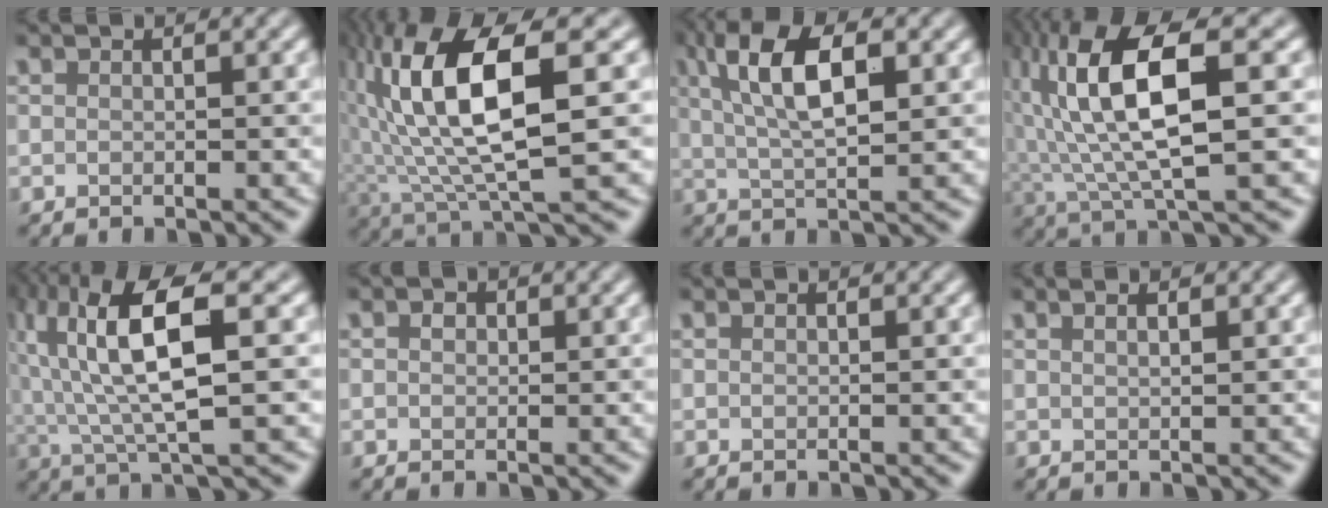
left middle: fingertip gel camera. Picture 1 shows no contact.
{"total": 12.0, "force": [1.9, 3.5, 11.3], "torque": [-0.216, 0.008, 0.038]}
{"total": 7.2, "force": [2.3, 2.7, 6.2], "torque": [-0.112, 0.011, 0.039]}
{"total": 10.9, "force": [1.8, 3.3, 10.2], "torque": [-0.199, 0.013, 0.034]}
{"total": 10.0, "force": [2.0, 2.8, 9.4], "torque": [-0.185, 0.014, 0.035]}
{"total": 0.9, "force": [0.2, 0.8, 0.4], "torque": [-0.007, 0.000, 0.000]}
{"total": 0.0}
{"total": 1.3, "force": [0.8, 0.4, 1.0], "torque": [-0.004, -0.004, 0.006]}